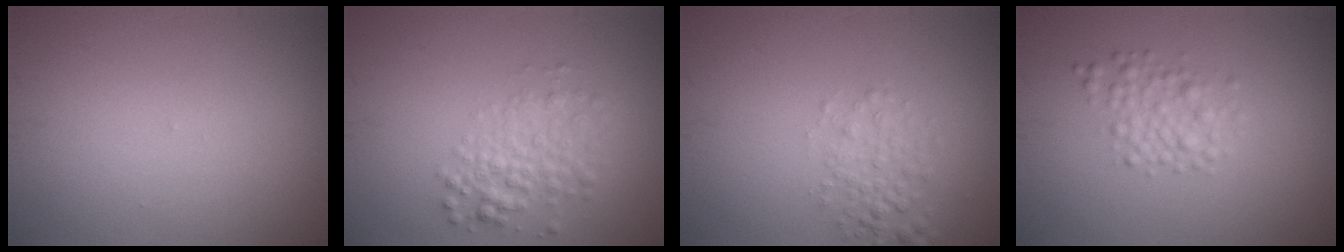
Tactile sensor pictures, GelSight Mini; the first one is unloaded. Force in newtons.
{"total": 3.0, "press": 3.0, "slide": 0.1}
{"total": 2.2, "press": 2.2, "slide": 0.1}
{"total": 2.2, "press": 2.2, "slide": 0.1}